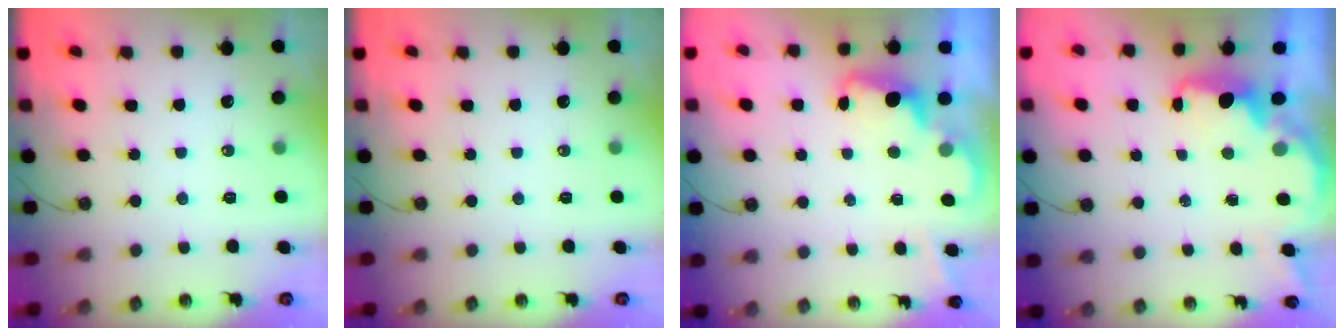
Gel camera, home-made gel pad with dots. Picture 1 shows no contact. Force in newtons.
{"total": 0.0}
{"total": 2.4, "press": 2.3, "slide": 0.5}
{"total": 2.5, "press": 2.4, "slide": 0.8}